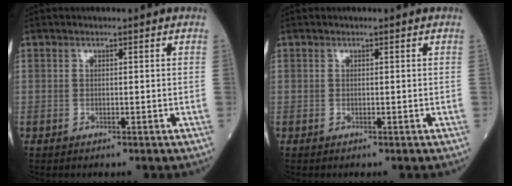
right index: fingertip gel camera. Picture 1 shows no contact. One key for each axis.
{"total": 0.0}